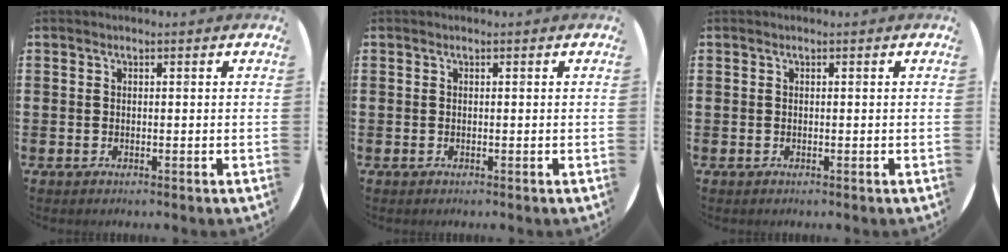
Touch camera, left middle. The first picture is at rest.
{"total": 0.0}
{"total": 0.0}